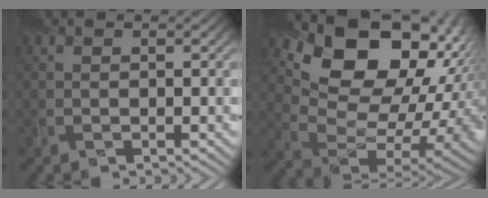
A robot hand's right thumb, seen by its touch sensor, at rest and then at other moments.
{"total": 18.5, "force": [8.3, 11.6, 11.7], "torque": [-0.177, 0.025, 0.161]}